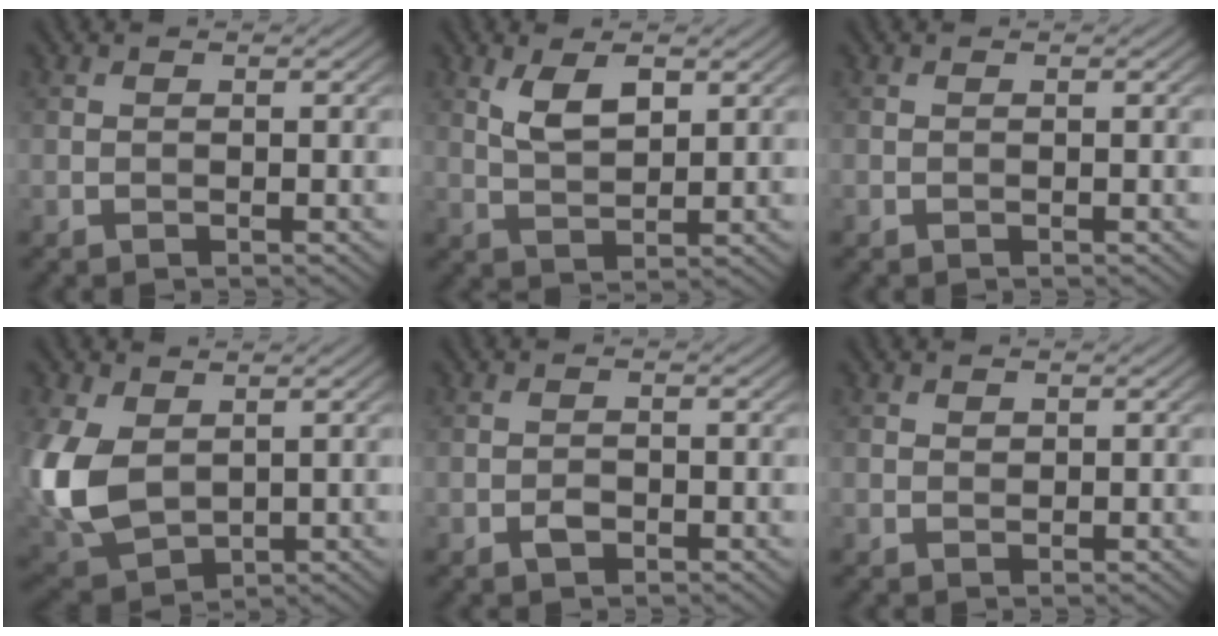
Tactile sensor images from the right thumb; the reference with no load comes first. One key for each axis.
{"total": 4.7, "fx": 2.2, "fy": 1.9, "fz": 3.7, "tx": -0.084, "ty": -0.001, "tz": 0.046}
{"total": 0.0}
{"total": 10.8, "fx": 1.1, "fy": 7.5, "fz": 7.8, "tx": -0.236, "ty": -0.008, "tz": 0.025}
{"total": 1.4, "fx": -0.8, "fy": 0.8, "fz": 0.8, "tx": -0.014, "ty": -0.002, "tz": -0.017}
{"total": 0.7, "fx": 0.5, "fy": 0.5, "fz": 0.2, "tx": -0.004, "ty": -0.003, "tz": 0.011}